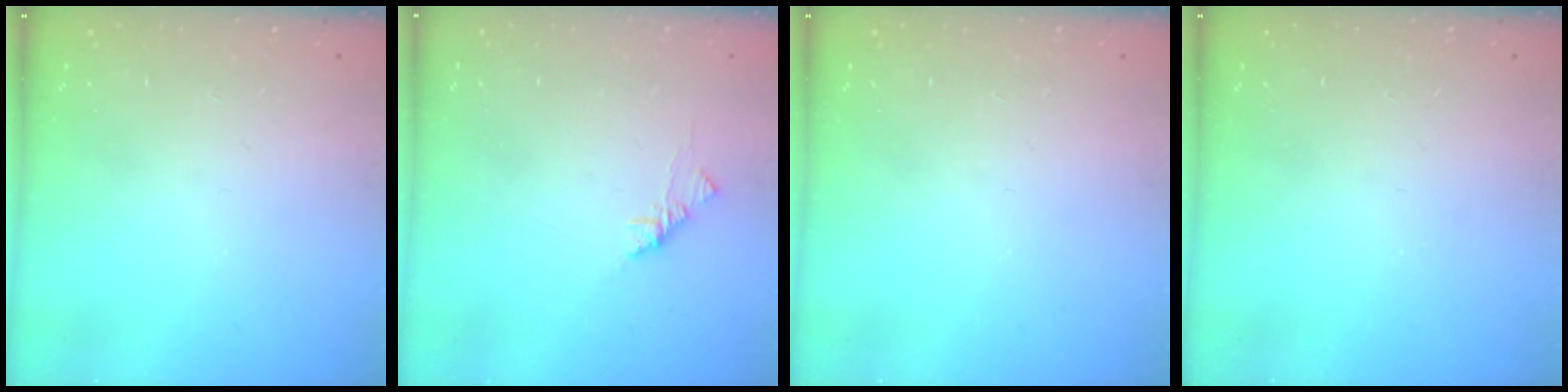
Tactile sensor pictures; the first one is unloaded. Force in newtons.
{"total": 1.9, "press": 1.7, "slide": 0.6}
{"total": 0.0}
{"total": 0.0}